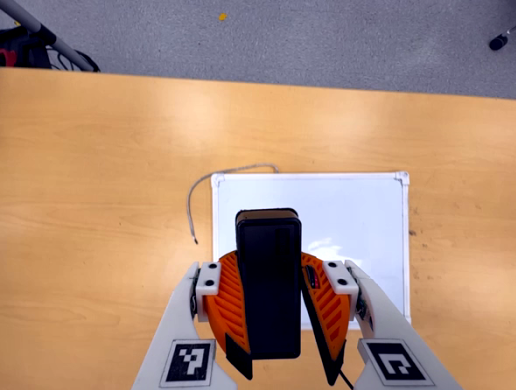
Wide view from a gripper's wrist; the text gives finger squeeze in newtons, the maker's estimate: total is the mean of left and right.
{"total": 9.9, "left": 9.7, "right": 10.0}